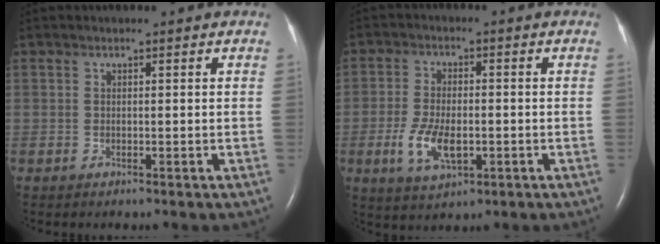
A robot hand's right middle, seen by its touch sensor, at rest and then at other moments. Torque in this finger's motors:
{"motor_torque": [1.12, -0.43, 0.39, 0.07]}